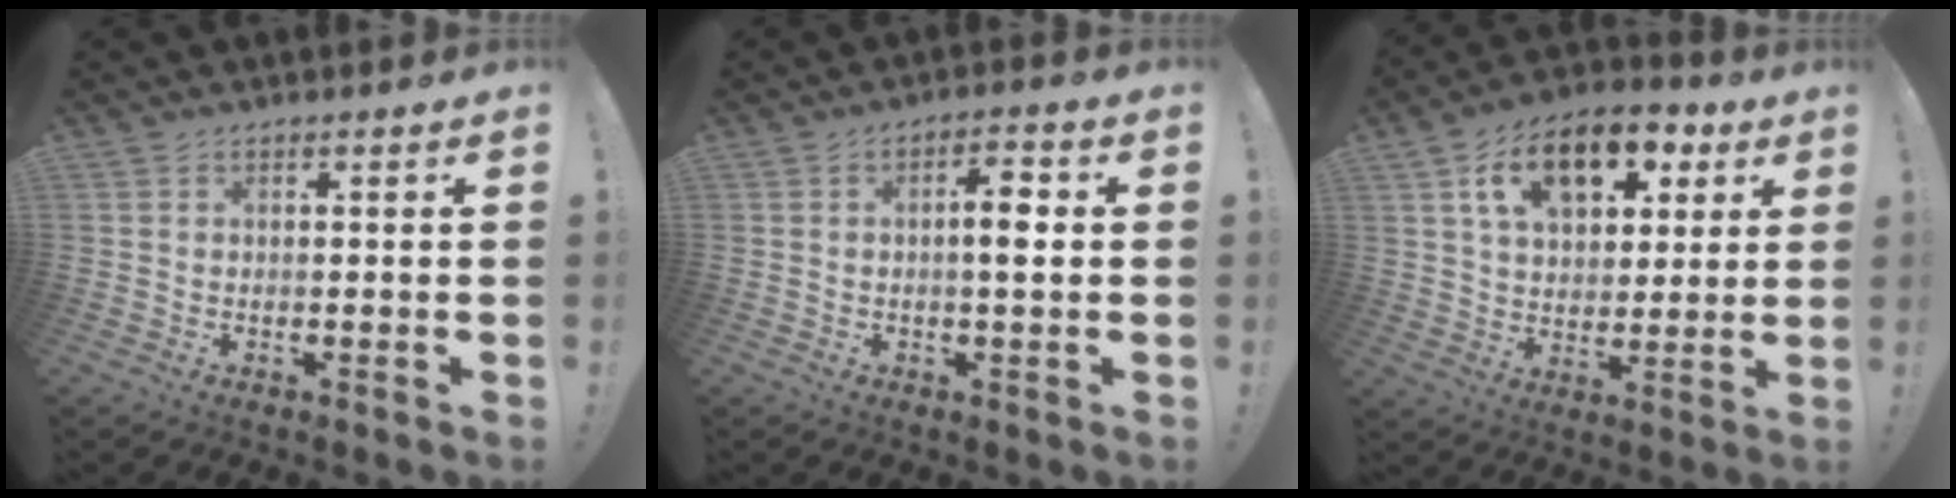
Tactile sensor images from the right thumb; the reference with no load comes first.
{"total": 5.9, "force": [0.4, 1.3, 5.7], "torque": [-0.083, 0.003, -0.004]}
{"total": 14.0, "force": [7.0, 9.1, 8.0], "torque": [-0.111, -0.029, 0.124]}